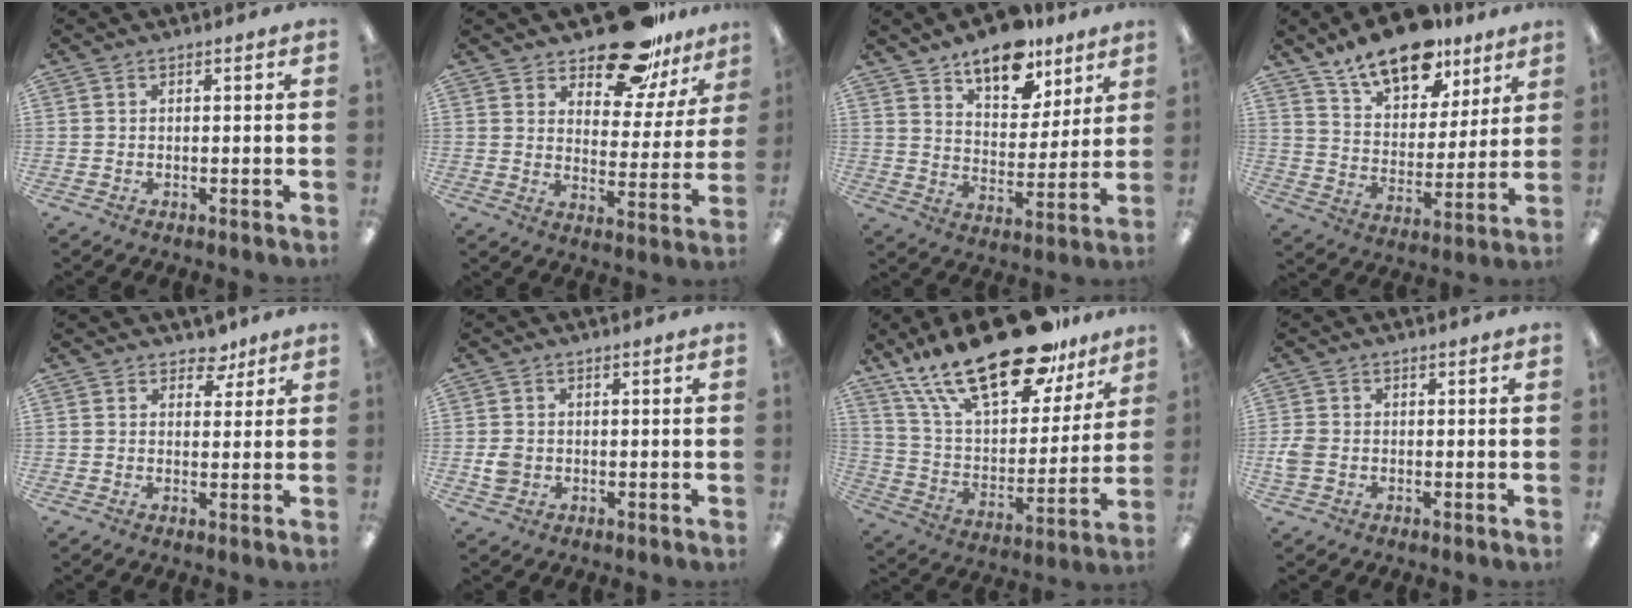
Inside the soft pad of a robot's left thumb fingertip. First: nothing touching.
{"total": 18.2, "force": [14.2, 7.5, 8.6], "torque": [-0.128, -0.093, 0.246]}
{"total": 13.4, "force": [10.4, 6.3, 5.7], "torque": [-0.073, -0.065, 0.186]}
{"total": 16.4, "force": [12.6, 7.6, 7.3], "torque": [-0.120, -0.076, 0.222]}
{"total": 4.8, "force": [3.3, 2.9, 1.7], "torque": [-0.009, -0.015, 0.056]}
{"total": 3.4, "force": [-0.3, 2.9, 1.7], "torque": [-0.014, 0.000, -0.007]}
{"total": 27.0, "force": [19.0, 10.5, 16.2], "torque": [-0.281, -0.117, 0.323]}
{"total": 3.6, "force": [-0.7, 2.8, 2.3], "torque": [-0.044, 0.006, -0.012]}